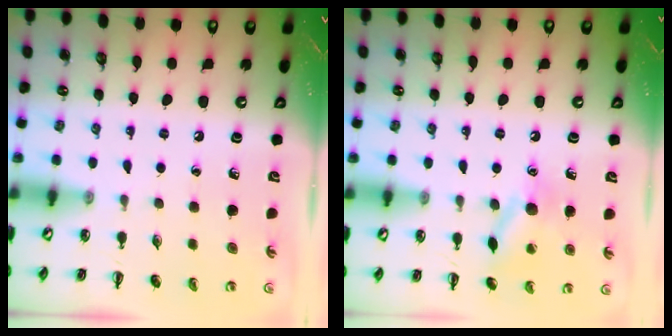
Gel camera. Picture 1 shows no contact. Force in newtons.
{"total": 11.1, "press": 11.0, "slide": 1.7}